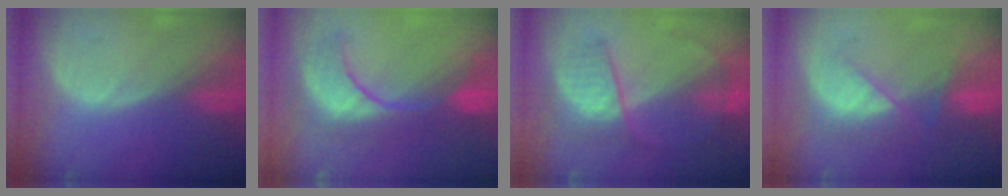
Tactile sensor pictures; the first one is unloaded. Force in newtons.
{"total": 9.1, "press": 9.0, "slide": 1.1}
{"total": 6.4, "press": 6.3, "slide": 1.0}
{"total": 7.6, "press": 6.9, "slide": 3.1}